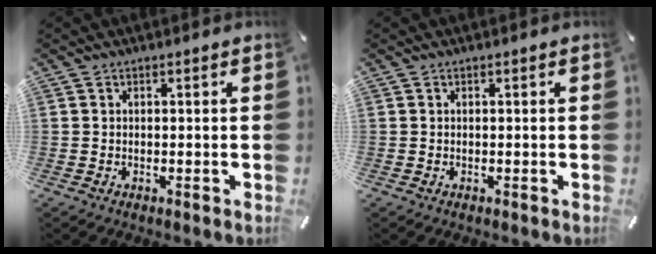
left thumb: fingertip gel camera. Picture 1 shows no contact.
{"total": 0.0}